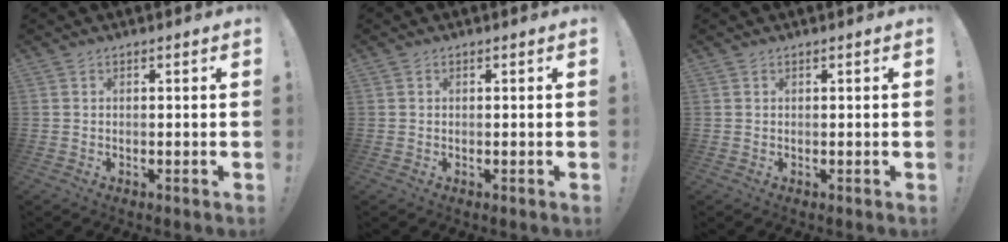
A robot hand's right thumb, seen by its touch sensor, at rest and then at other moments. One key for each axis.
{"total": 0.0}
{"total": 0.0}